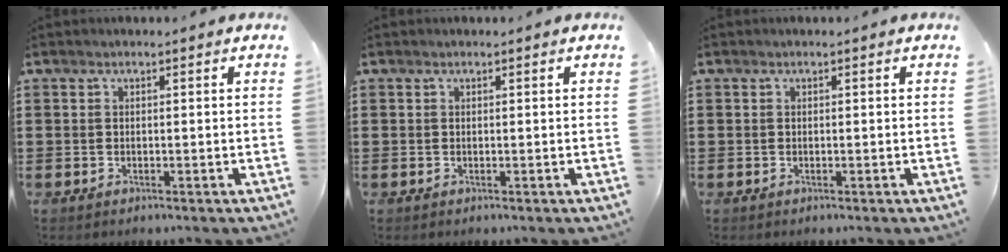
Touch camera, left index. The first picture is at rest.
{"total": 0.0}
{"total": 0.0}